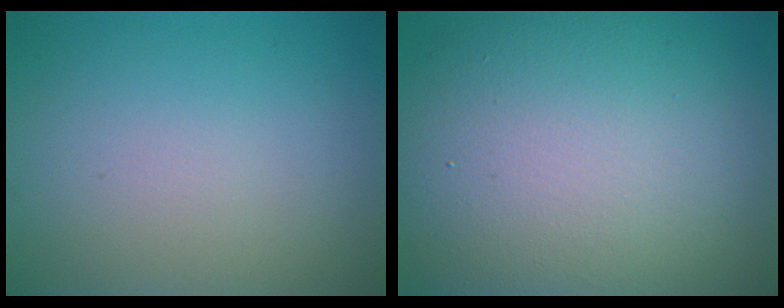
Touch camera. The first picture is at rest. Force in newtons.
{"total": 14.2, "press": 14.2, "slide": 1.0}